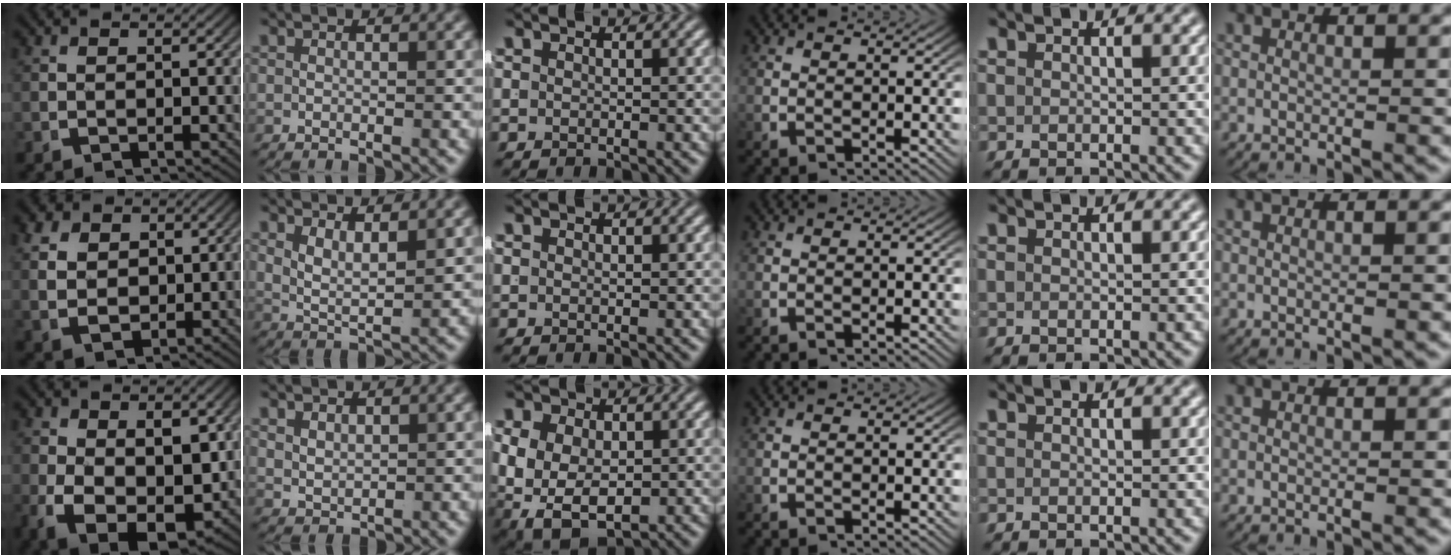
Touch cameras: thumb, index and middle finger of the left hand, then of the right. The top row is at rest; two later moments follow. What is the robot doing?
{"motion": "lift_and_place", "object": "shirt"}